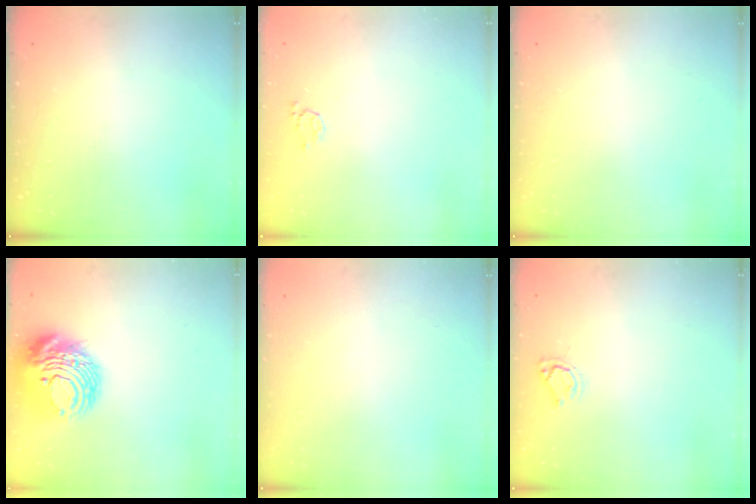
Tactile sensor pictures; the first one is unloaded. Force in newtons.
{"total": 3.3, "press": 3.3, "slide": 0.3}
{"total": 0.0}
{"total": 14.7, "press": 14.6, "slide": 1.5}
{"total": 0.0}
{"total": 5.0, "press": 5.0, "slide": 0.5}